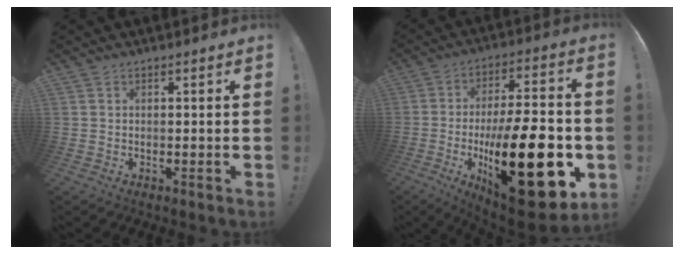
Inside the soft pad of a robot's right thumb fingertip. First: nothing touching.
{"total": 32.1, "force": [-6.8, 11.6, 29.2], "torque": [-0.469, 0.029, -0.094]}